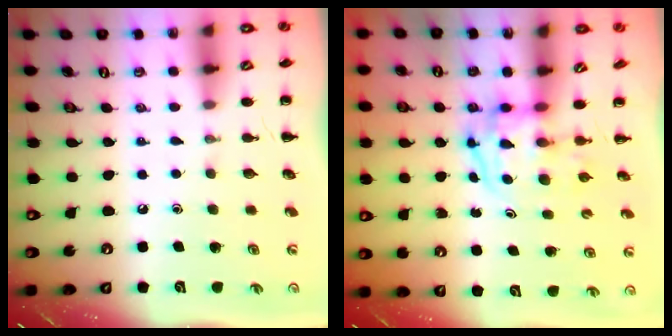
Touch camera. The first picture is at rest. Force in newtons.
{"total": 3.8, "press": 3.8, "slide": 0.6}